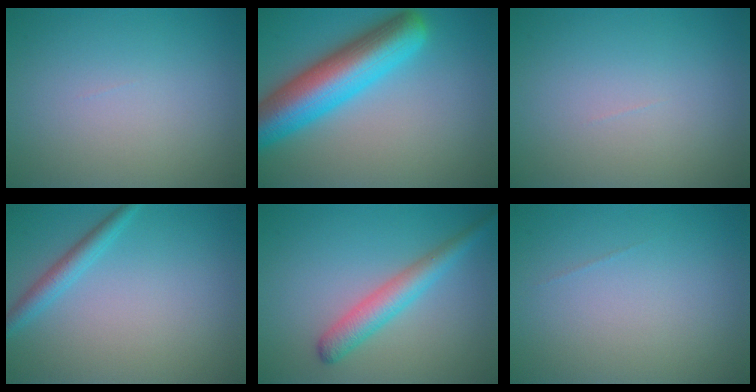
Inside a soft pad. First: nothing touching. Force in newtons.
{"total": 9.2, "press": 9.2, "slide": 0.3}
{"total": 0.0}
{"total": 2.1, "press": 2.1, "slide": 0.1}
{"total": 2.8, "press": 2.8, "slide": 0.2}
{"total": 0.0}